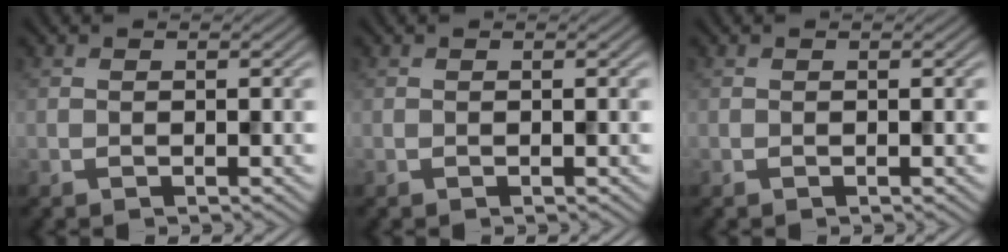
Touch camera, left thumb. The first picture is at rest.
{"total": 0.0}
{"total": 0.0}